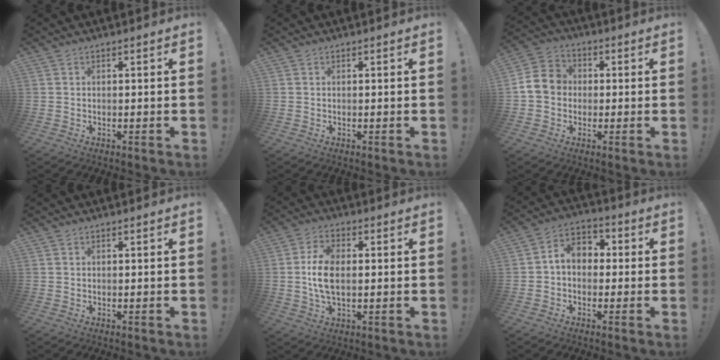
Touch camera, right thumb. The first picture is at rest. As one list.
[{"total": 0.0}, {"total": 9.9, "force": [-0.2, 8.6, 4.8], "torque": [-0.083, 0.020, 0.002]}, {"total": 0.0}, {"total": 9.0, "force": [0.2, 5.1, 7.3], "torque": [-0.136, -0.004, 0.001]}, {"total": 7.6, "force": [0.4, 5.6, 5.1], "torque": [-0.088, 0.019, 0.012]}]